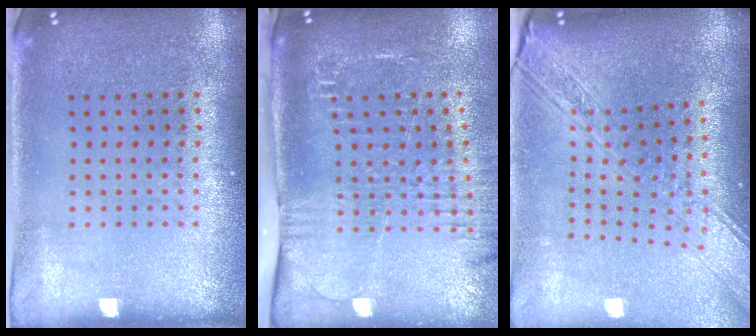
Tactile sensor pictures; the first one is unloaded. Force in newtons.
{"total": 2.6, "press": 2.1, "slide": 1.5}
{"total": 3.0, "press": 2.3, "slide": 1.9}